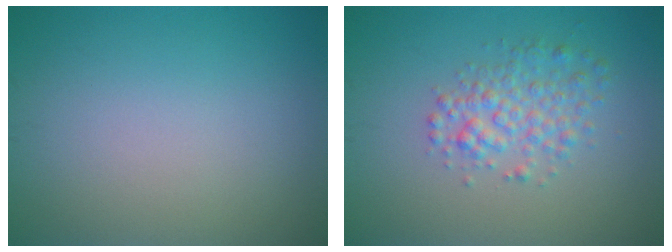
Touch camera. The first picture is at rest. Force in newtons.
{"total": 3.1, "press": 3.1, "slide": 0.1}